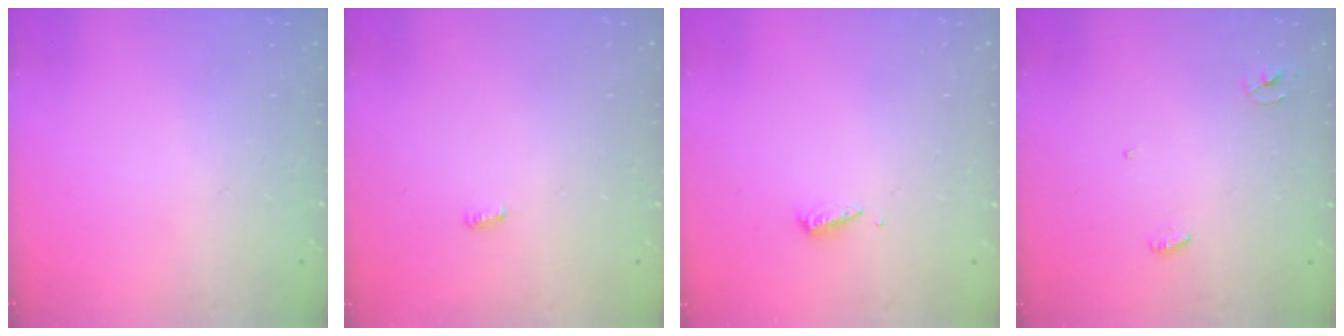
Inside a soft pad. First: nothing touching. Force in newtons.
{"total": 2.6, "press": 2.6, "slide": 0.2}
{"total": 2.9, "press": 2.9, "slide": 0.4}
{"total": 3.3, "press": 3.3, "slide": 0.3}